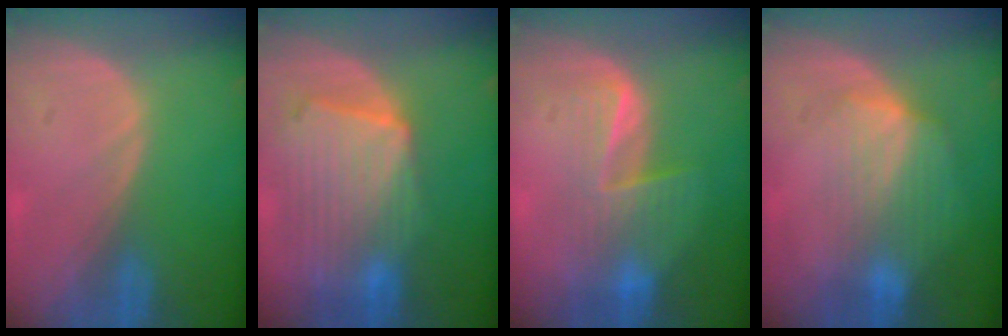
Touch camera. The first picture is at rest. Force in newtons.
{"total": 10.7, "press": 9.3, "slide": 5.3}
{"total": 6.6, "press": 6.2, "slide": 2.1}
{"total": 7.4, "press": 6.7, "slide": 3.0}